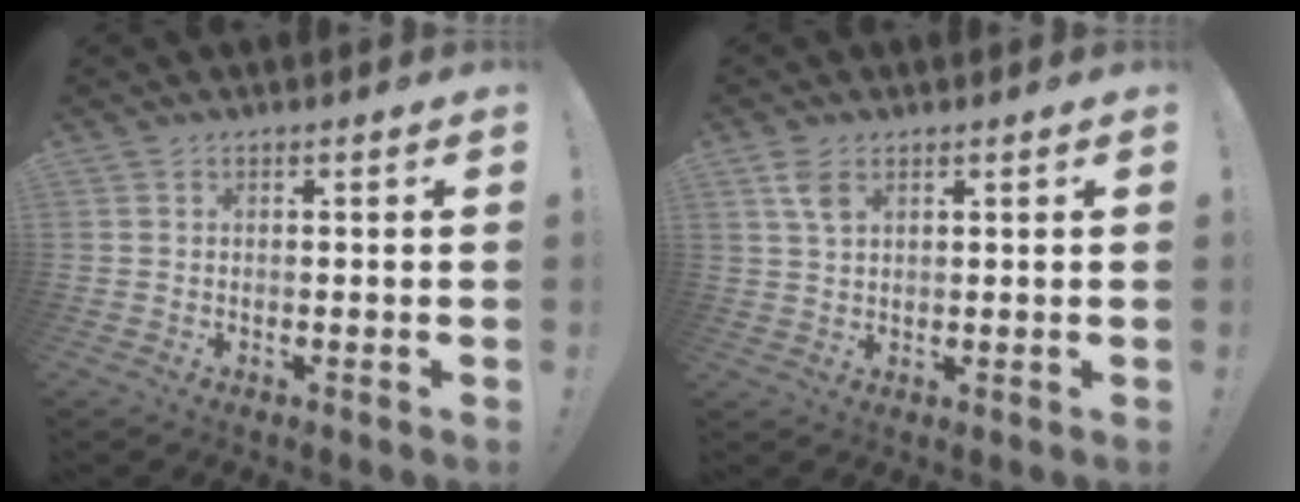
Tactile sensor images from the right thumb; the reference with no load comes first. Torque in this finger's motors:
{"motor_torque": [-0.04, 0.14, 0.33, 0.46, 0.00]}